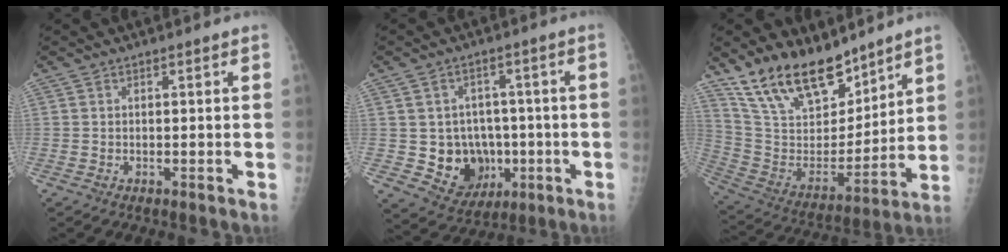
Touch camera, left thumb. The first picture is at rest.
{"total": 10.5, "force": [-1.4, 9.3, 4.8], "torque": [-0.030, 0.010, -0.001]}
{"total": 19.7, "force": [15.1, 8.6, 9.2], "torque": [-0.128, -0.079, 0.281]}